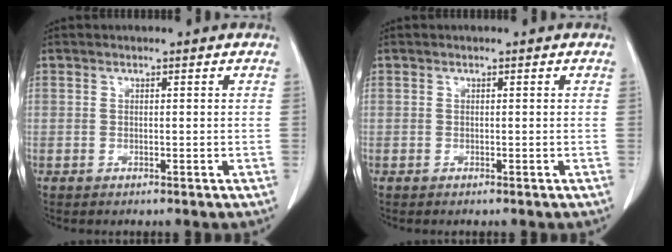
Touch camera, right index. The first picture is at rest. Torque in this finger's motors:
{"motor_torque": [-0.04, 0.00, 0.03, 0.01]}